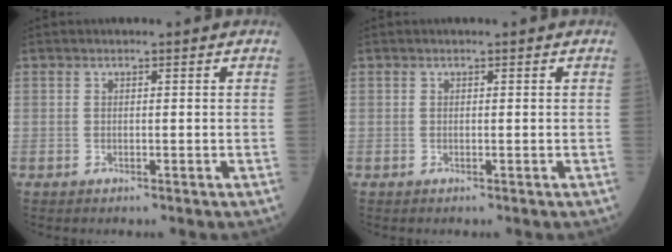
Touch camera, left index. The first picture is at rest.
{"total": 0.0}